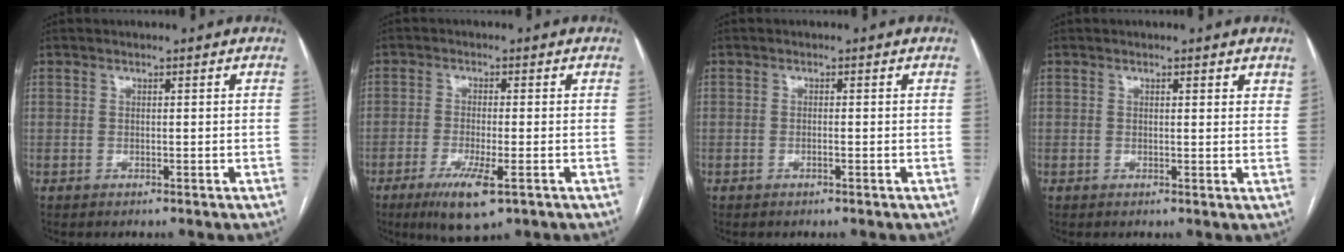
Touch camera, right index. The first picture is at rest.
{"total": 7.0, "force": [-3.6, 1.1, 6.0], "torque": [-0.113, -0.018, -0.058]}
{"total": 0.5, "force": [-0.2, 0.0, 0.5], "torque": [-0.010, 0.000, -0.003]}
{"total": 2.2, "force": [1.6, 0.7, 1.3], "torque": [-0.014, 0.000, 0.015]}